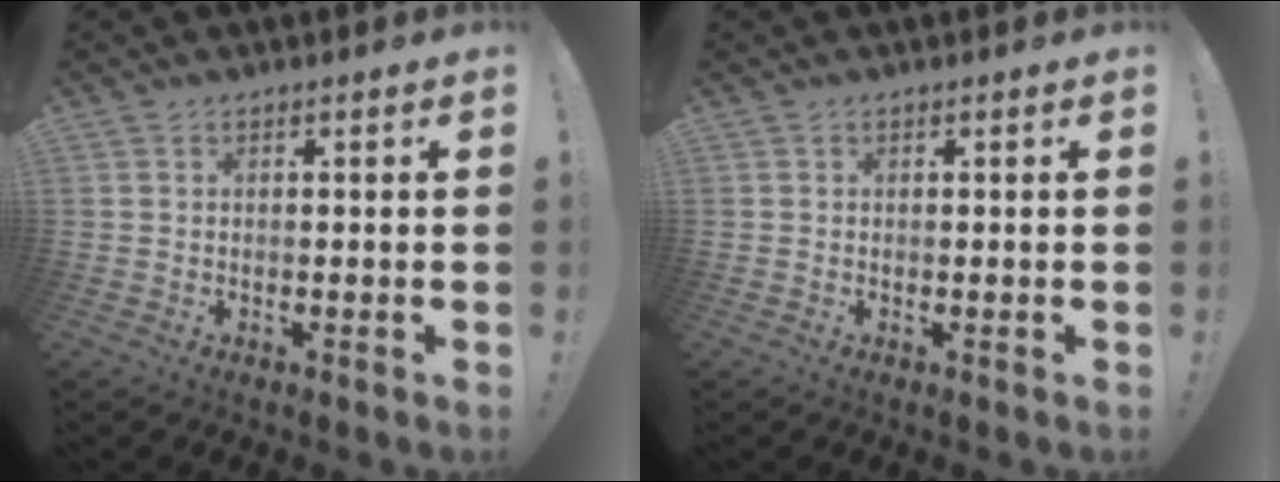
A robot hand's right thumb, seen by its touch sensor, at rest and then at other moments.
{"total": 0.0}